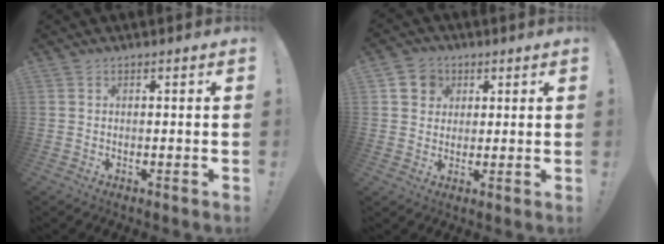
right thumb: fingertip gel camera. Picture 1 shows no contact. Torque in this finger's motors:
{"motor_torque": [0.10, 0.06, 0.31, 0.10, -0.01]}